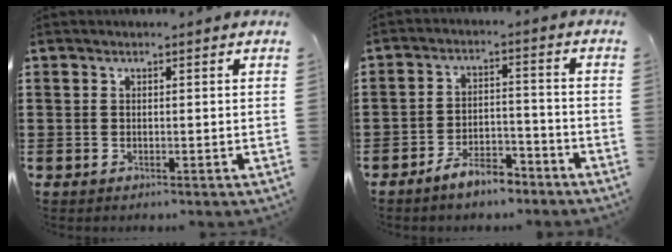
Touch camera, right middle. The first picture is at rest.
{"total": 6.1, "force": [-5.4, 1.8, 2.2], "torque": [-0.037, 0.014, -0.103]}